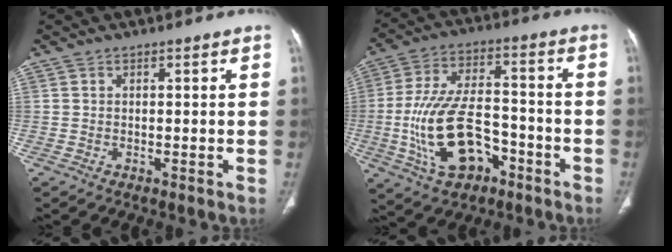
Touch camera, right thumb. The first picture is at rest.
{"total": 16.9, "force": [-5.8, 9.5, 12.8], "torque": [-0.234, 0.038, -0.095]}